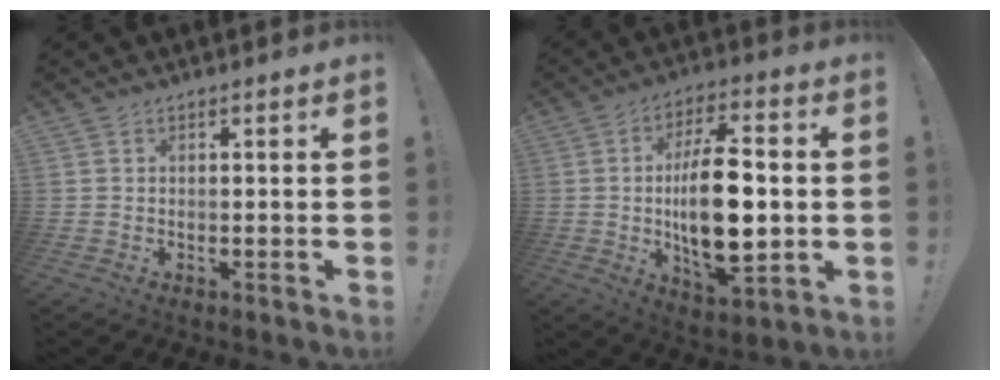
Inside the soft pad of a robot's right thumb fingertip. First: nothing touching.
{"total": 19.0, "force": [-0.7, 8.2, 17.1], "torque": [-0.298, -0.003, -0.013]}